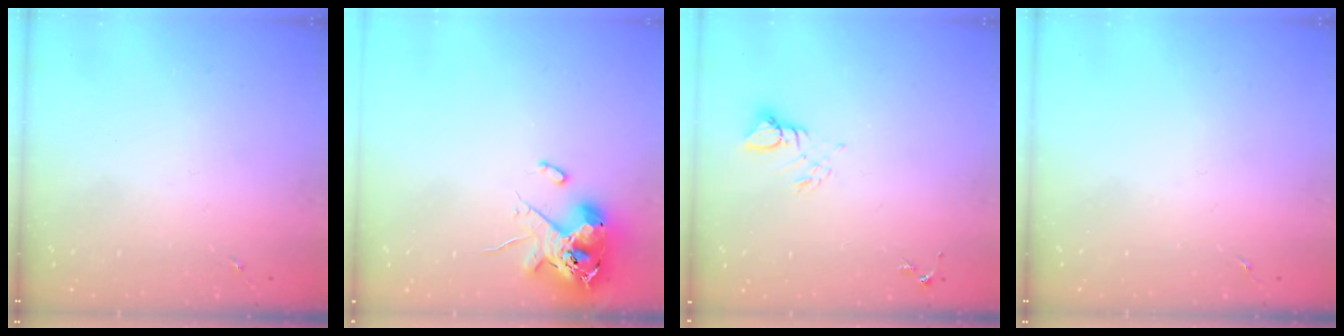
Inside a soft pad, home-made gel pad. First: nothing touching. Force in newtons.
{"total": 12.5, "press": 12.3, "slide": 2.0}
{"total": 4.1, "press": 4.1, "slide": 0.2}
{"total": 0.0}